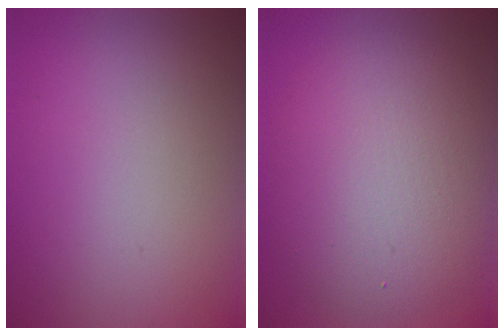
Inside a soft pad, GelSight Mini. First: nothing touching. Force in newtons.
{"total": 7.8, "press": 7.8, "slide": 0.2}